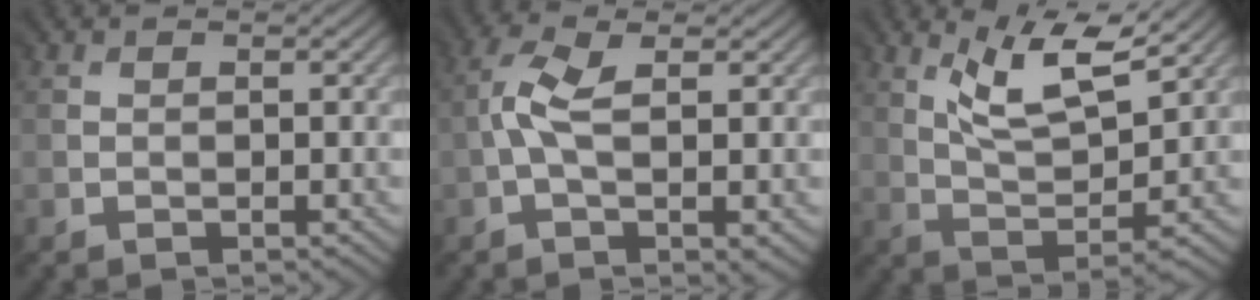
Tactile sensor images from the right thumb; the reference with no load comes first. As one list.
[{"total": 6.1, "force": [0.0, 2.4, 5.5], "torque": [-0.132, 0.011, -0.005]}, {"total": 8.1, "force": [5.9, 1.8, 5.3], "torque": [-0.104, -0.002, 0.109]}]